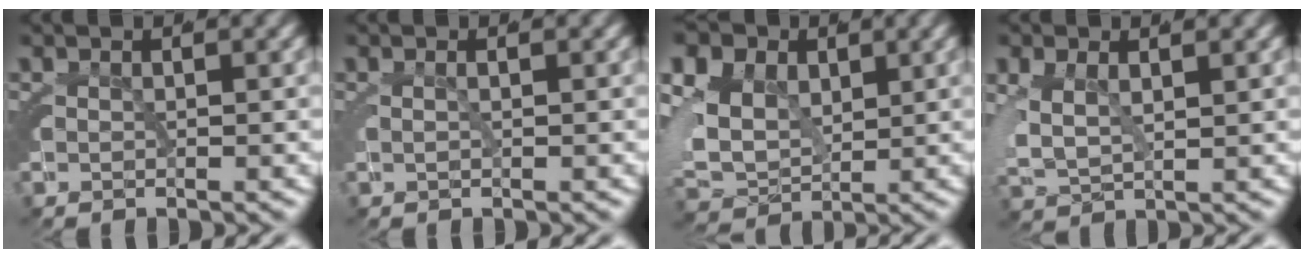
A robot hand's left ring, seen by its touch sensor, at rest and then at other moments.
{"total": 0.7, "force": [0.0, 0.1, 0.7], "torque": [-0.015, 0.005, -0.003]}
{"total": 11.6, "force": [1.1, 9.9, 5.9], "torque": [-0.148, -0.022, 0.014]}
{"total": 4.5, "force": [0.6, 3.6, 2.7], "torque": [-0.082, -0.010, 0.017]}